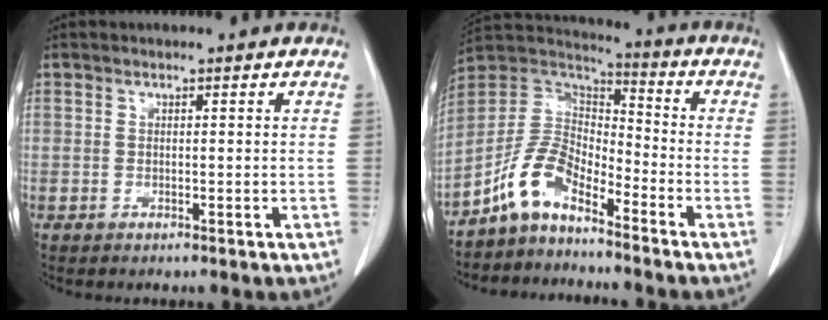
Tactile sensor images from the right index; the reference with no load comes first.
{"total": 8.8, "force": [-6.3, 4.0, 4.7], "torque": [-0.101, 0.032, -0.131]}